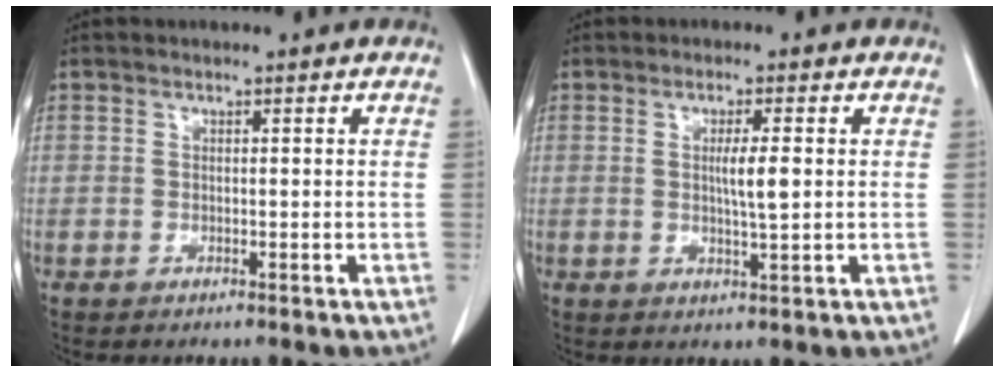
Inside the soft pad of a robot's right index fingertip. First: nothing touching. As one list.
[{"total": 3.9, "force": [0.4, 0.2, 3.9], "torque": [-0.069, -0.005, 0.005]}]